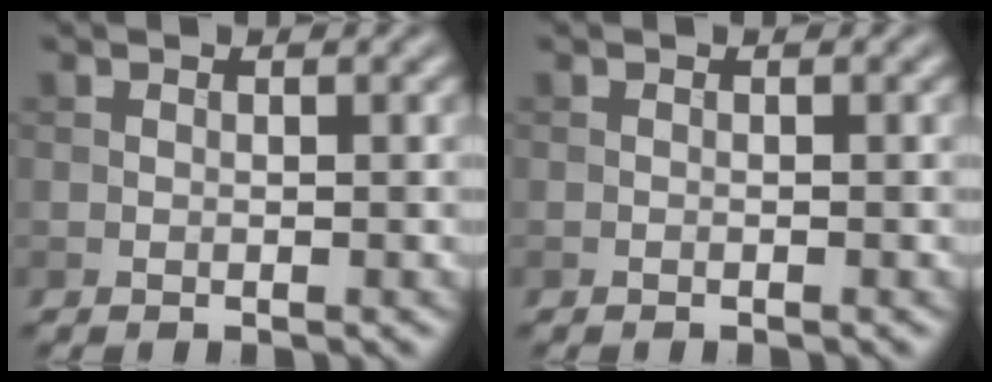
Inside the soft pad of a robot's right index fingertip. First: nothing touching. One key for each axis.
{"total": 0.0}